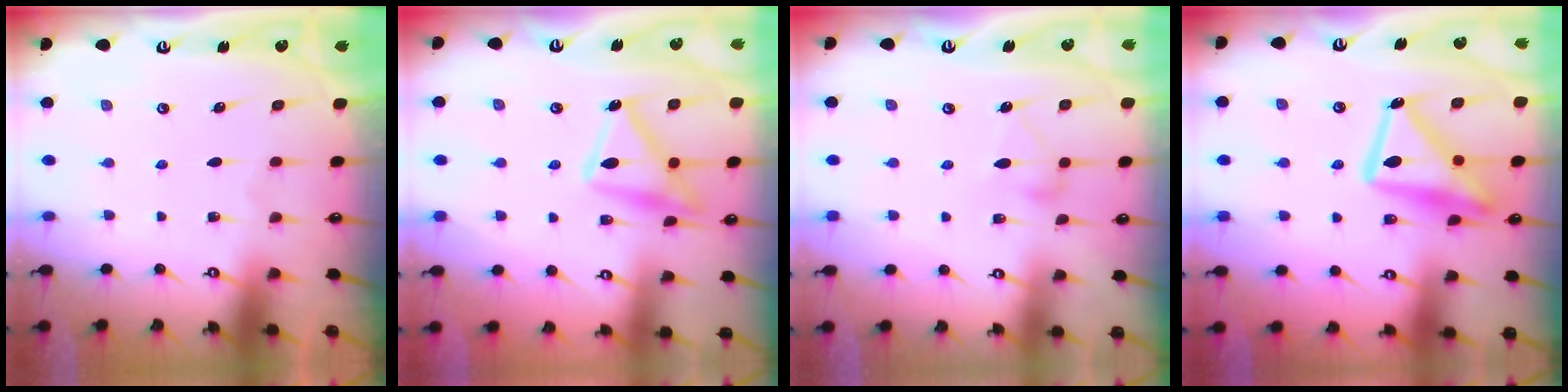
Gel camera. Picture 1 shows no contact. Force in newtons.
{"total": 15.2, "press": 15.2, "slide": 0.9}
{"total": 9.2, "press": 9.1, "slide": 0.6}
{"total": 17.4, "press": 17.3, "slide": 1.4}